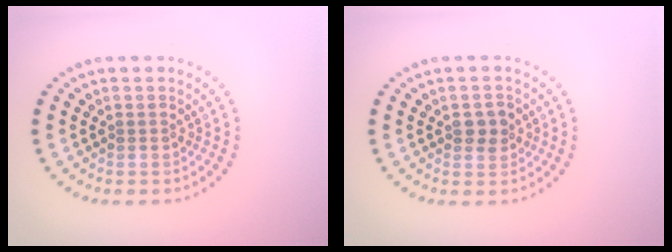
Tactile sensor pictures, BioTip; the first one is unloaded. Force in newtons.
{"total": 1.7, "press": 1.7, "slide": 0.2}